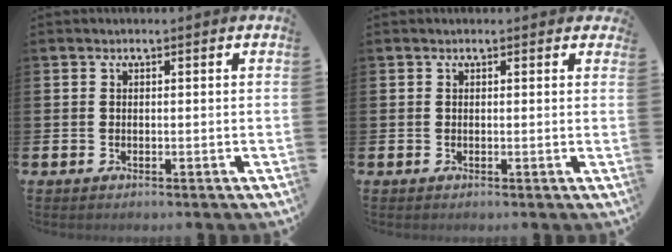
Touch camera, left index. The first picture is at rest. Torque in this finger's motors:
{"motor_torque": [0.85, -1.29, -0.02, 0.00]}